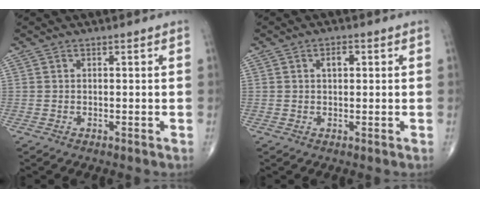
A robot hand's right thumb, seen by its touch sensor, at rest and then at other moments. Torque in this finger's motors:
{"motor_torque": [0.08, 0.82, 0.30, 0.38, 0.02]}